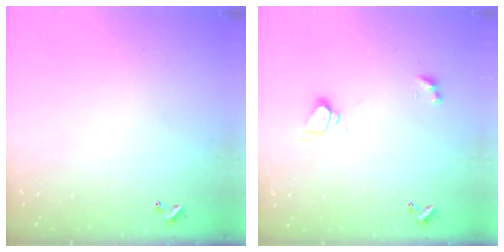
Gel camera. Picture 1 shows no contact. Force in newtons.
{"total": 2.7, "press": 2.7, "slide": 0.3}